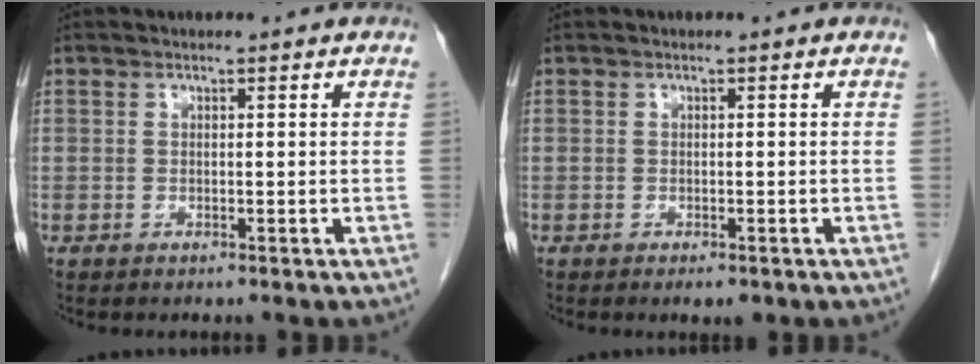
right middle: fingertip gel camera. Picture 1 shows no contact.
{"total": 1.7, "force": [-1.0, 0.7, 1.1], "torque": [-0.013, -0.001, -0.008]}